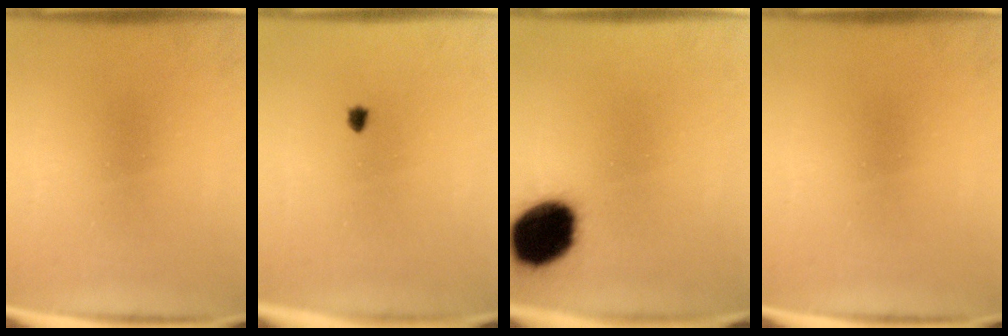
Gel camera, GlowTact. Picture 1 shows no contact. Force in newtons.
{"total": 0.6}
{"total": 16.0}
{"total": 0.0}